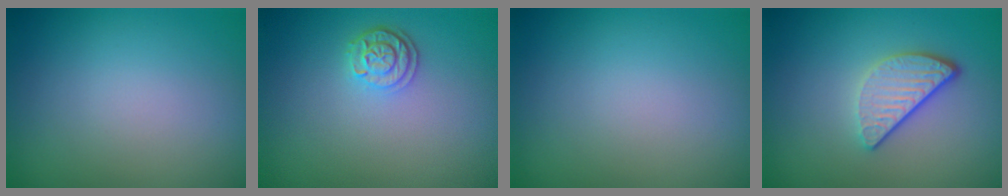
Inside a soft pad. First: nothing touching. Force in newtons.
{"total": 2.4, "press": 2.1, "slide": 1.2}
{"total": 0.0}
{"total": 3.3, "press": 2.6, "slide": 2.0}